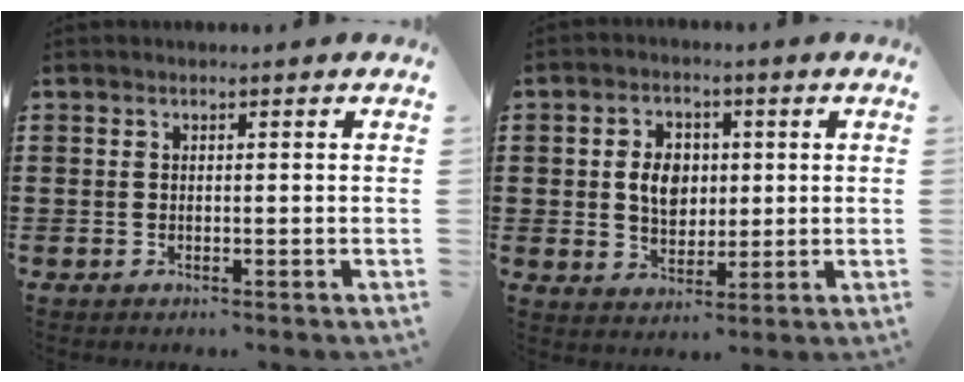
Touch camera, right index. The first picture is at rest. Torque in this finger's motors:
{"motor_torque": [1.21, 0.93, 0.42, 0.08]}